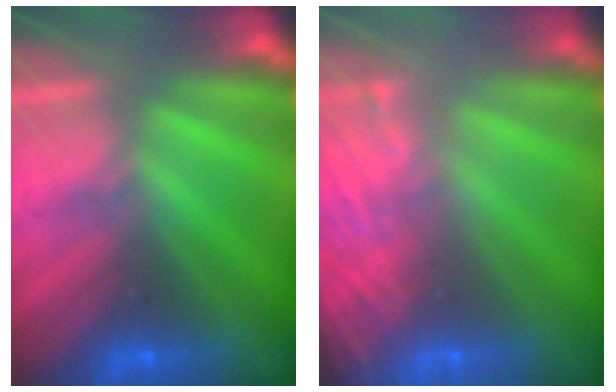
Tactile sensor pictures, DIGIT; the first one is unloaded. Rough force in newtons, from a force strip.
{"total": 8.0}